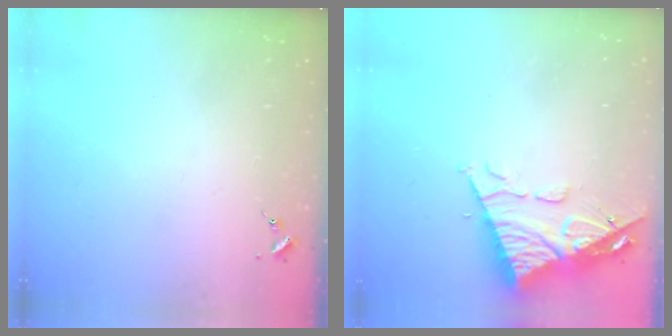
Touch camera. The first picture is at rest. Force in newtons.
{"total": 13.0, "press": 12.9, "slide": 1.4}